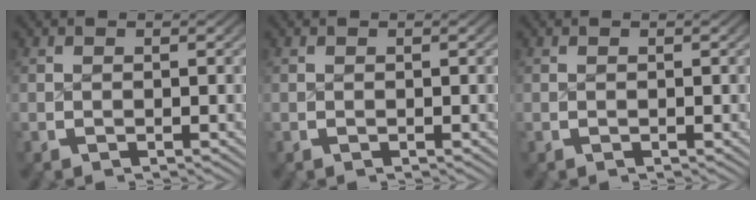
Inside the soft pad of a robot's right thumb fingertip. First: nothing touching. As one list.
[{"total": 0.0}, {"total": 0.0}]